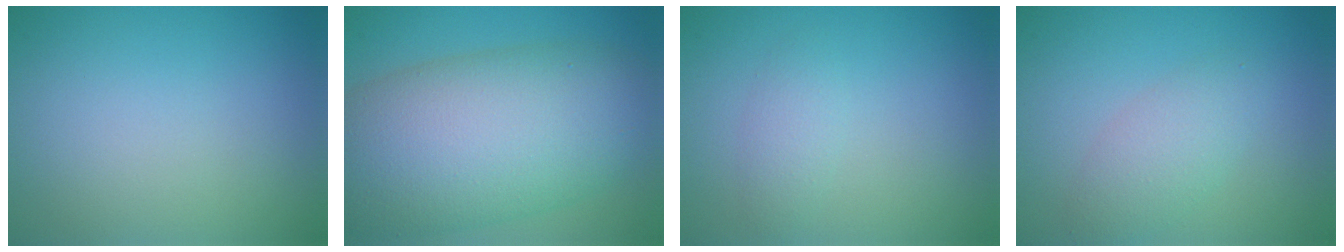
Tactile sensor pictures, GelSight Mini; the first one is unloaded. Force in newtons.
{"total": 13.7, "press": 13.7, "slide": 0.3}
{"total": 1.5, "press": 1.5, "slide": 0.1}
{"total": 2.9, "press": 2.9, "slide": 0.2}